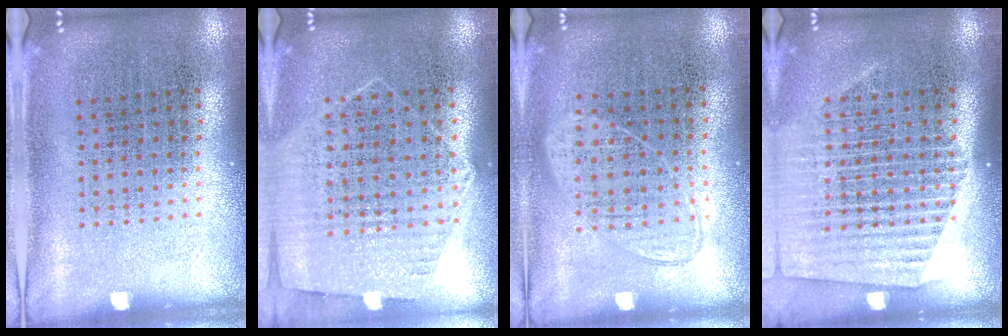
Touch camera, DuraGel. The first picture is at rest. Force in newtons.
{"total": 1.2, "press": 1.1, "slide": 0.4}
{"total": 1.0, "press": 0.8, "slide": 0.5}
{"total": 1.6, "press": 1.6, "slide": 0.5}